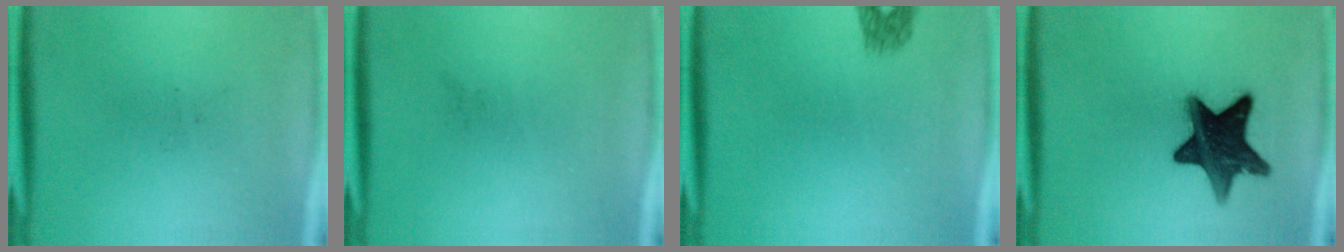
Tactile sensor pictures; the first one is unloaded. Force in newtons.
{"total": 0.0}
{"total": 1.6}
{"total": 15.2}